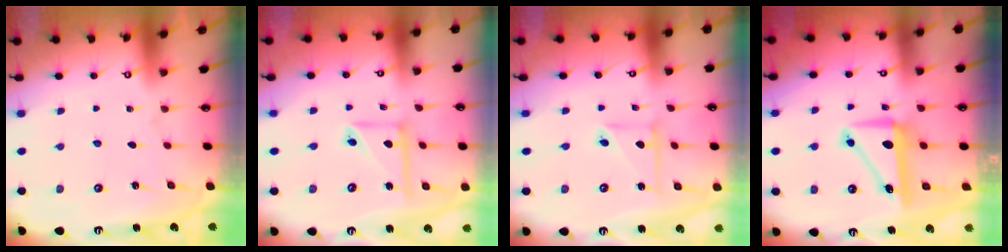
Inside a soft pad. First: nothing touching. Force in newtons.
{"total": 9.4, "press": 9.4, "slide": 0.7}
{"total": 5.8, "press": 5.8, "slide": 0.4}
{"total": 8.1, "press": 8.0, "slide": 1.5}